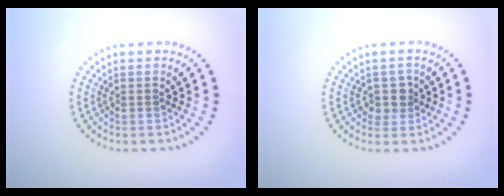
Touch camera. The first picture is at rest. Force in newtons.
{"total": 1.9, "press": 1.6, "slide": 1.1}